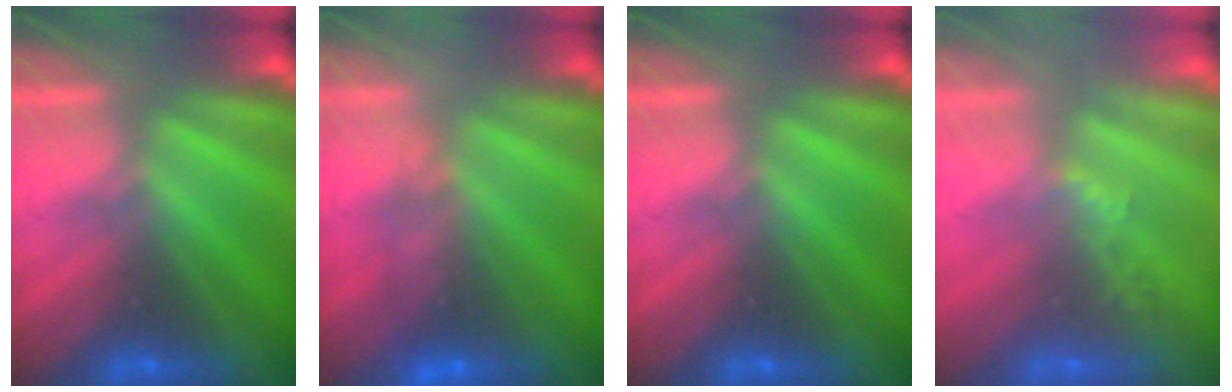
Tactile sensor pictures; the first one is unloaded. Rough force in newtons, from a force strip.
{"total": 4.5}
{"total": 0.0}
{"total": 2.2}